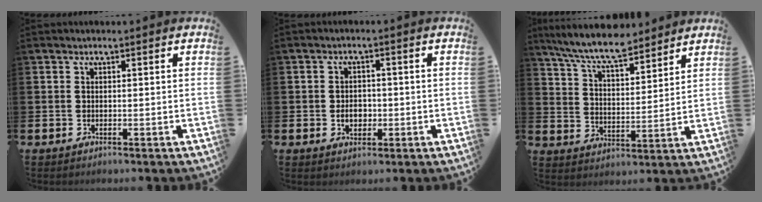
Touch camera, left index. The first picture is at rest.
{"total": 2.8, "force": [-0.6, 2.2, 1.7], "torque": [-0.020, -0.002, -0.017]}
{"total": 8.2, "force": [7.5, 1.3, 3.1], "torque": [-0.084, -0.037, 0.134]}